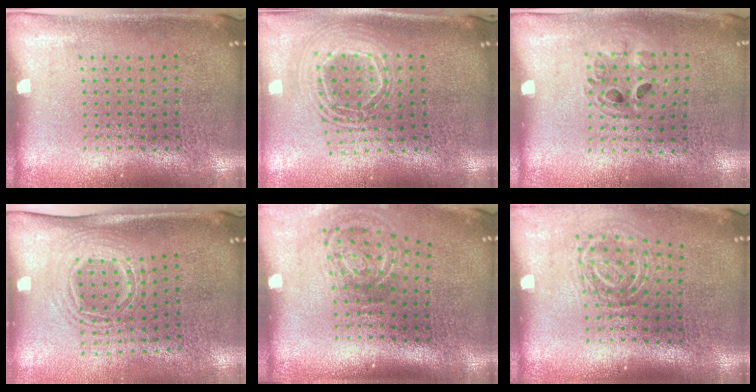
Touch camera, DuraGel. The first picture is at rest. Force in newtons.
{"total": 2.2, "press": 1.7, "slide": 1.3}
{"total": 1.0, "press": 1.0, "slide": 0.1}
{"total": 1.6, "press": 1.2, "slide": 1.0}
{"total": 2.1, "press": 1.2, "slide": 1.7}
{"total": 2.0, "press": 1.3, "slide": 1.5}